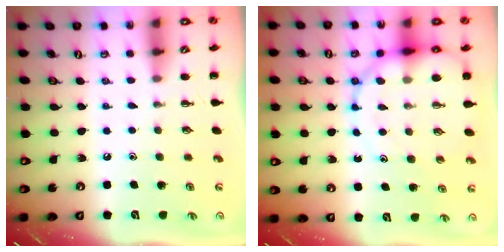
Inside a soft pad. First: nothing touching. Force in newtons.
{"total": 13.3, "press": 12.9, "slide": 3.3}